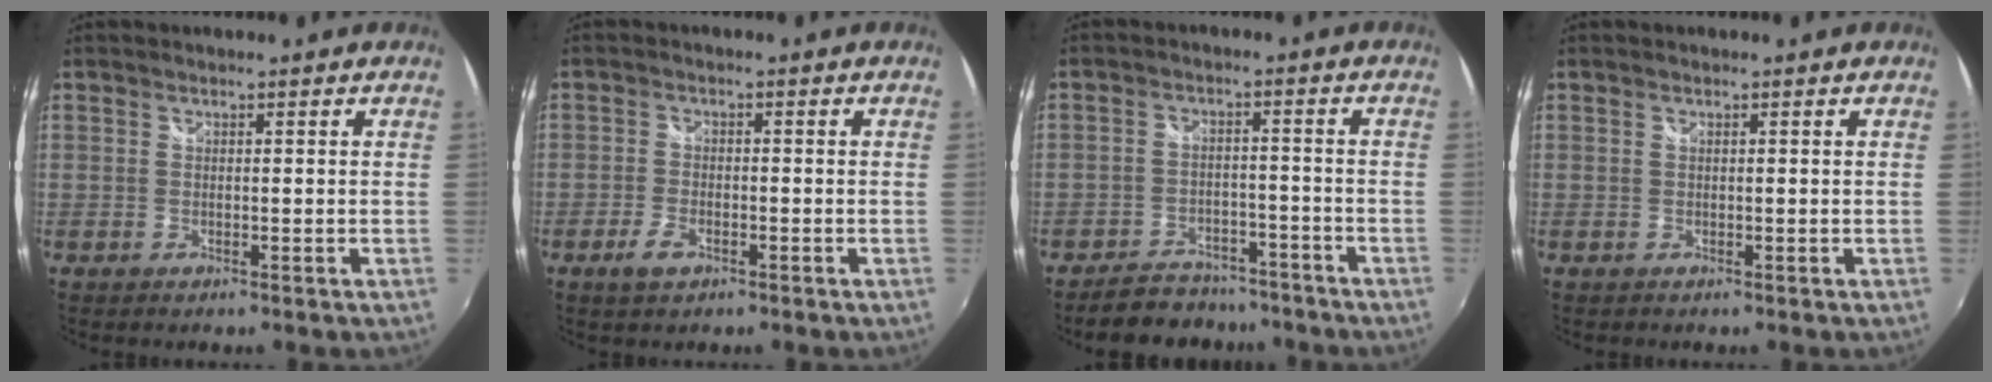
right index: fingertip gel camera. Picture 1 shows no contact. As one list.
[{"total": 3.7, "force": [-2.2, 1.9, 2.3], "torque": [-0.058, -0.003, -0.042]}, {"total": 10.6, "force": [-9.1, 4.7, 2.7], "torque": [-0.073, 0.013, -0.121]}, {"total": 0.0}]